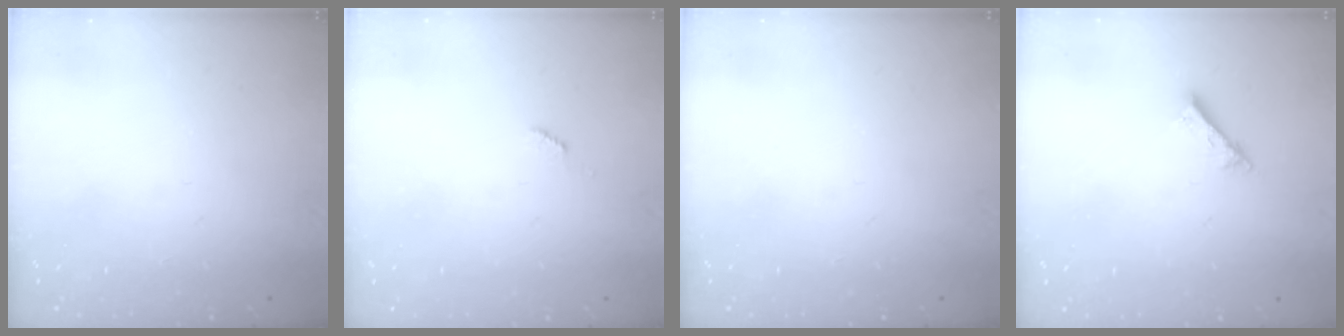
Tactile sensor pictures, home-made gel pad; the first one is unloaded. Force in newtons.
{"total": 2.5, "press": 2.5, "slide": 0.4}
{"total": 0.0}
{"total": 2.5, "press": 2.5, "slide": 0.1}